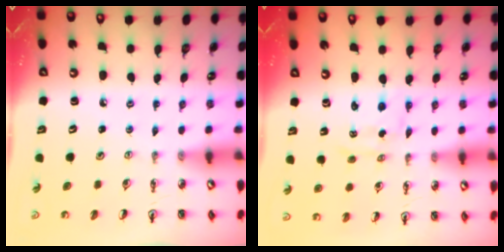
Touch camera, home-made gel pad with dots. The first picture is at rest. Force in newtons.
{"total": 1.0, "press": 0.9, "slide": 0.5}